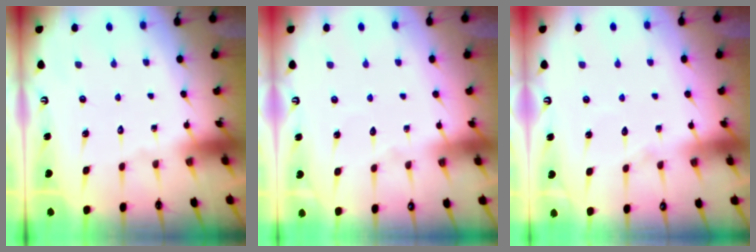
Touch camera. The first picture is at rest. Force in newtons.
{"total": 2.6, "press": 2.6, "slide": 0.4}
{"total": 5.9, "press": 5.9, "slide": 0.6}